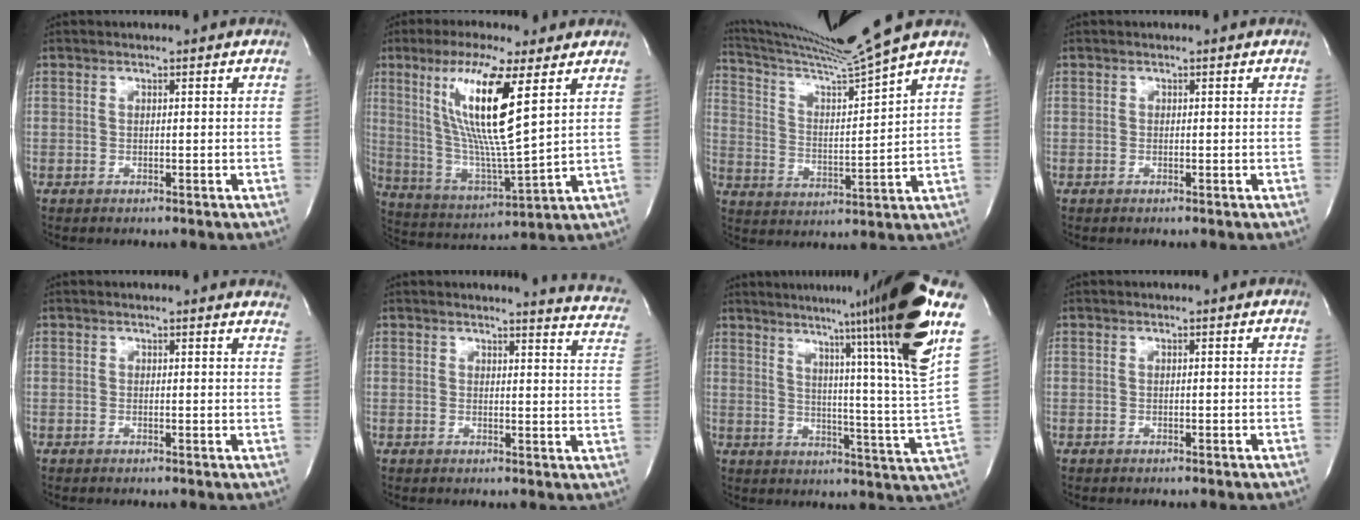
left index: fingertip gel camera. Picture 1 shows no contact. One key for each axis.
{"total": 15.1, "fx": 5.8, "fy": 0.3, "fz": 14.0, "tx": -0.282, "ty": -0.018, "tz": 0.105}
{"total": 14.2, "fx": 12.4, "fy": -3.6, "fz": 5.9, "tx": -0.111, "ty": -0.036, "tz": 0.211}
{"total": 0.0}
{"total": 8.6, "fx": 8.2, "fy": 1.4, "fz": 2.2, "tx": -0.008, "ty": -0.008, "tz": 0.064}
{"total": 10.1, "fx": 9.8, "fy": 0.6, "fz": 2.5, "tx": -0.013, "ty": -0.082, "tz": 0.071}
{"total": 23.4, "fx": 15.0, "fy": -2.8, "fz": 17.7, "tx": -0.235, "ty": -0.053, "tz": 0.186}
{"total": 0.0}